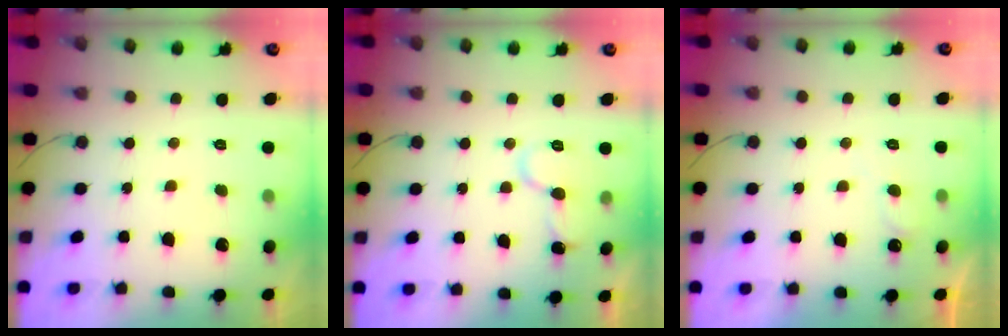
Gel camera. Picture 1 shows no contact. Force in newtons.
{"total": 9.9, "press": 9.8, "slide": 1.0}
{"total": 5.5, "press": 5.5, "slide": 0.6}